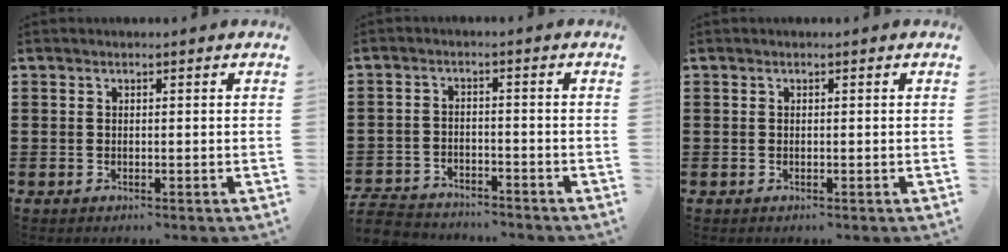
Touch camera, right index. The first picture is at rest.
{"total": 4.7, "force": [-4.7, 0.6, 0.2], "torque": [-0.018, -0.001, -0.100]}
{"total": 0.0}